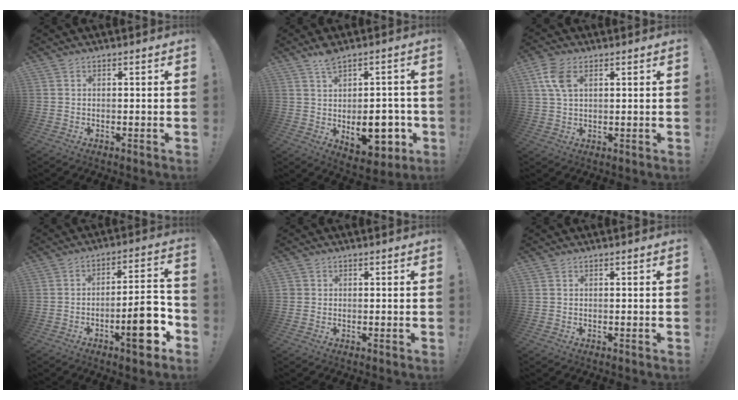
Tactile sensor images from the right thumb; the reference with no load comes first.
{"total": 13.6, "force": [-0.9, 7.5, 11.3], "torque": [-0.151, 0.006, -0.004]}
{"total": 7.1, "force": [2.7, 4.1, 5.2], "torque": [-0.107, -0.003, 0.051]}
{"total": 14.8, "force": [-6.1, 4.0, 12.9], "torque": [-0.166, 0.025, -0.093]}
{"total": 1.3, "force": [0.2, 1.3, 0.3], "torque": [-0.008, 0.004, 0.005]}
{"total": 0.0}